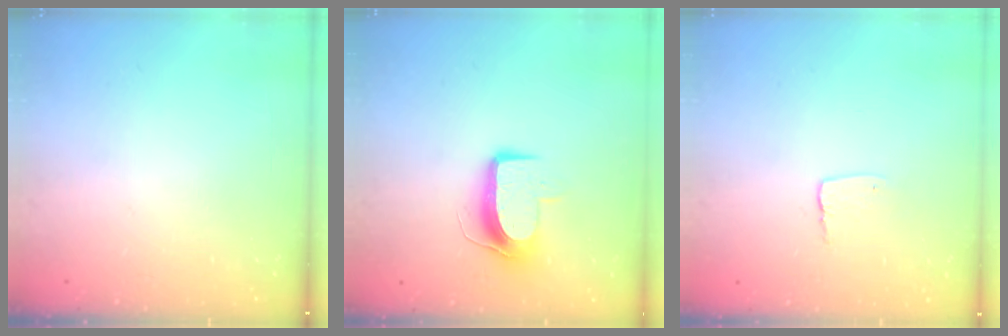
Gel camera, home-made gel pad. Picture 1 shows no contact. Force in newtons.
{"total": 9.2, "press": 9.2, "slide": 0.2}
{"total": 3.8, "press": 3.8, "slide": 0.4}